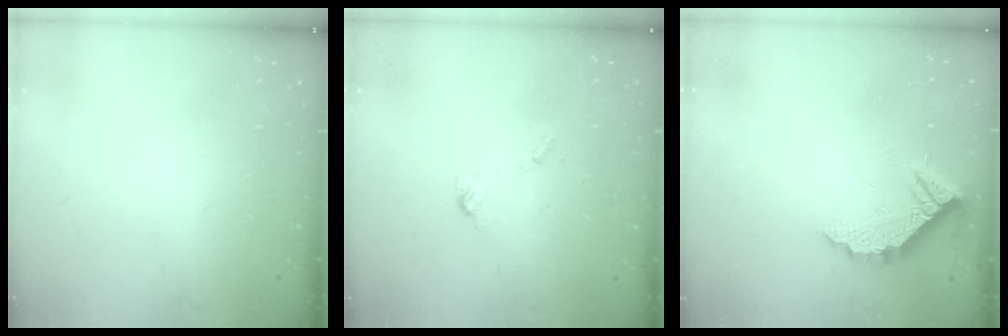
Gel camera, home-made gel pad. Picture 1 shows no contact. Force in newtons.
{"total": 4.6, "press": 4.6, "slide": 0.4}
{"total": 9.0, "press": 9.0, "slide": 0.7}